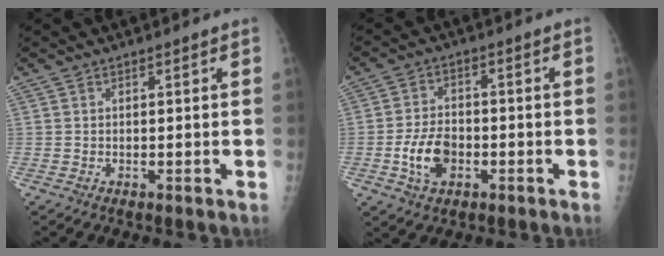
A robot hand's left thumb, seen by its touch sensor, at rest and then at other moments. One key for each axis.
{"total": 7.5, "fx": -2.4, "fy": 4.9, "fz": 5.2, "tx": -0.088, "ty": 0.015, "tz": -0.044}